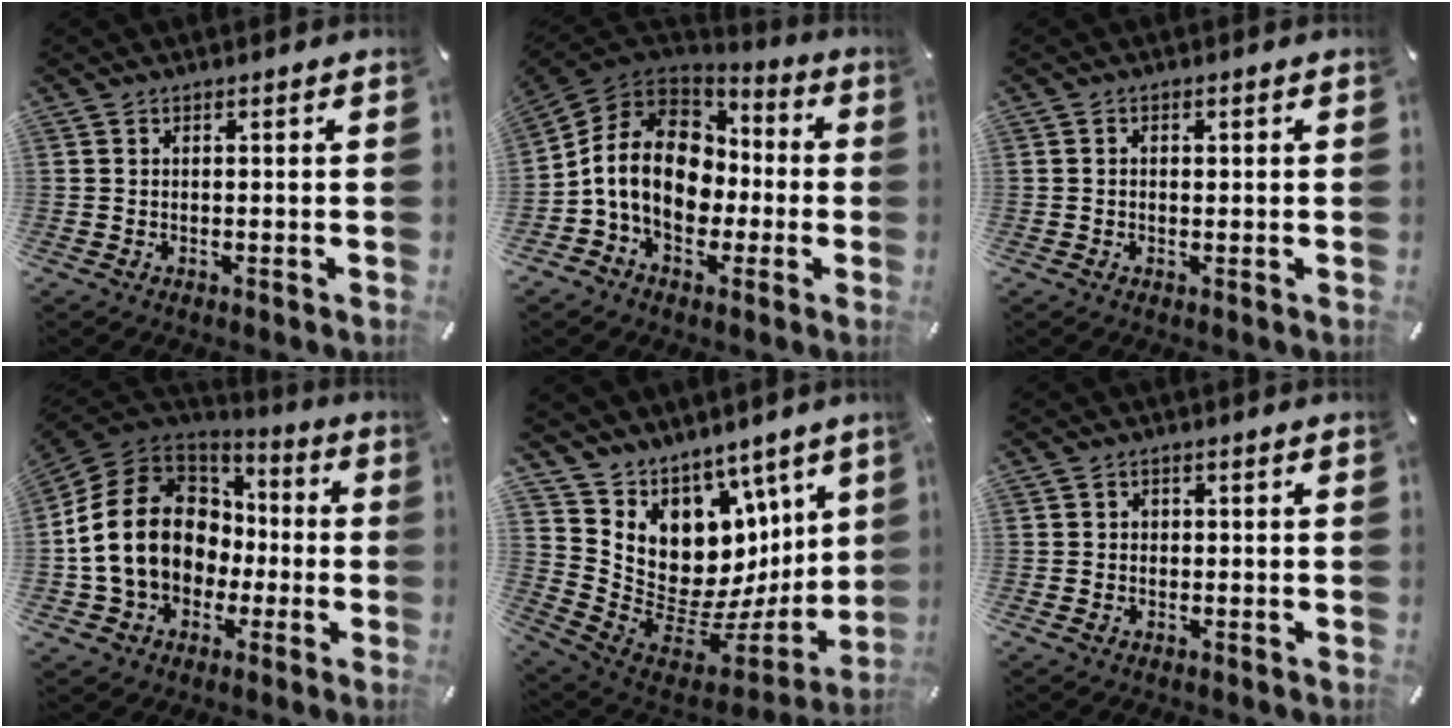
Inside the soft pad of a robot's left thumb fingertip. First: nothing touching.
{"total": 16.0, "force": [-1.7, 13.0, 9.1], "torque": [-0.192, 0.020, -0.027]}
{"total": 1.1, "force": [-0.1, 0.9, 0.7], "torque": [-0.013, 0.005, -0.004]}
{"total": 18.1, "force": [-1.7, 15.3, 9.6], "torque": [-0.203, 0.019, -0.025]}
{"total": 9.5, "force": [3.2, 8.7, 2.3], "torque": [-0.032, -0.100, 0.079]}
{"total": 1.9, "force": [-0.4, 1.7, 0.6], "torque": [-0.005, 0.003, -0.014]}